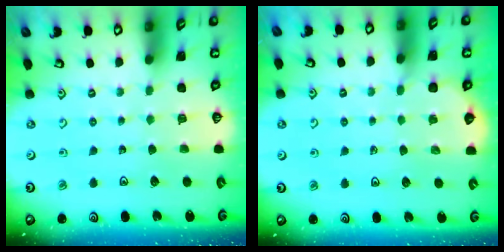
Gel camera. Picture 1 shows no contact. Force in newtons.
{"total": 2.3, "press": 2.3, "slide": 0.1}